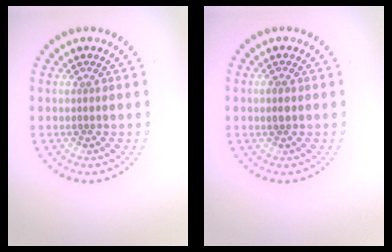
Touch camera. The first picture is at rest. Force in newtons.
{"total": 1.2, "press": 1.2, "slide": 0.1}